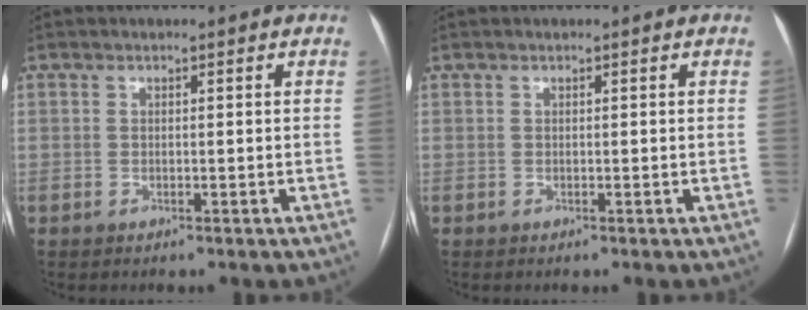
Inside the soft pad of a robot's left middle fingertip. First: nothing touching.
{"total": 0.0}